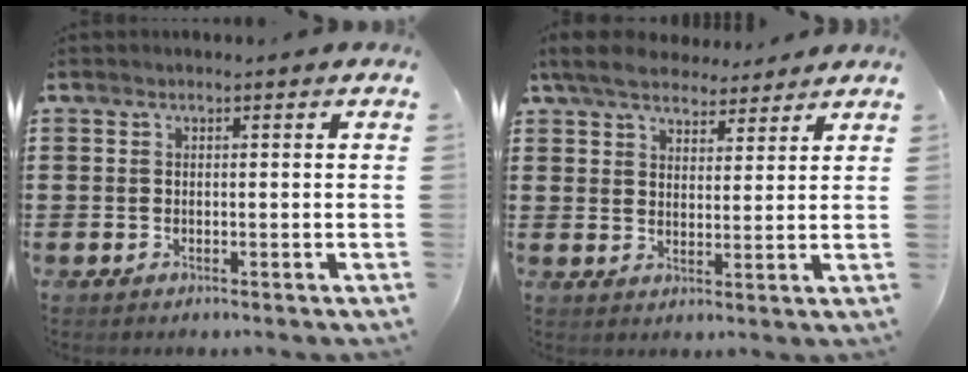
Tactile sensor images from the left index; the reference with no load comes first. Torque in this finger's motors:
{"motor_torque": [2.14, 0.00, 0.73, 0.21]}